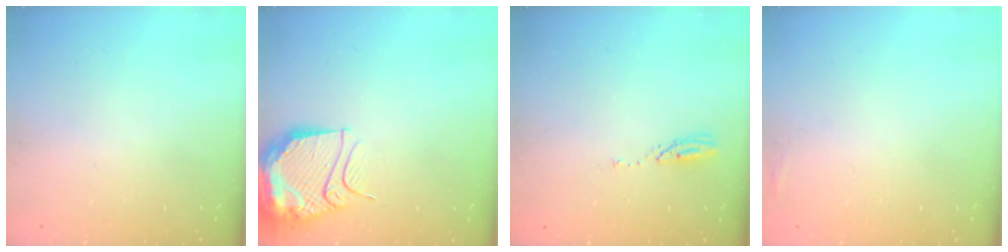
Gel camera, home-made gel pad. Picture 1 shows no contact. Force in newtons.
{"total": 14.2, "press": 14.2, "slide": 1.4}
{"total": 3.6, "press": 3.6, "slide": 0.3}
{"total": 9.7, "press": 4.2, "slide": 8.8}